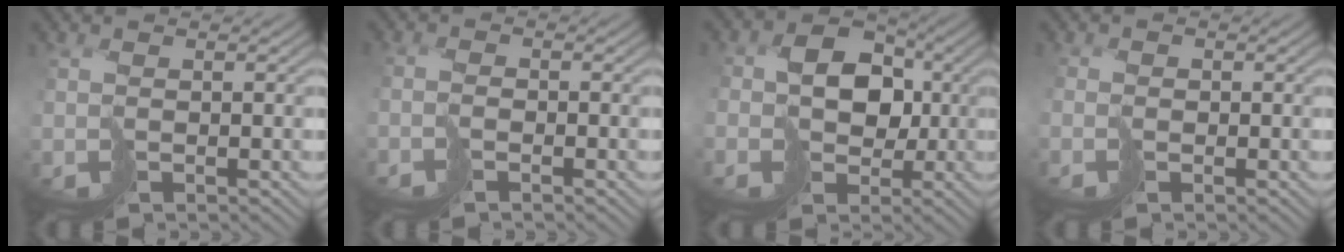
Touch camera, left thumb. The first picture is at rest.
{"total": 1.4, "force": [-1.3, 0.1, -0.4], "torque": [0.013, 0.004, -0.030]}
{"total": 6.5, "force": [-0.1, 5.7, 3.2], "torque": [-0.027, 0.001, -0.017]}
{"total": 1.0, "force": [-0.5, 0.1, -0.9], "torque": [0.030, 0.002, -0.013]}